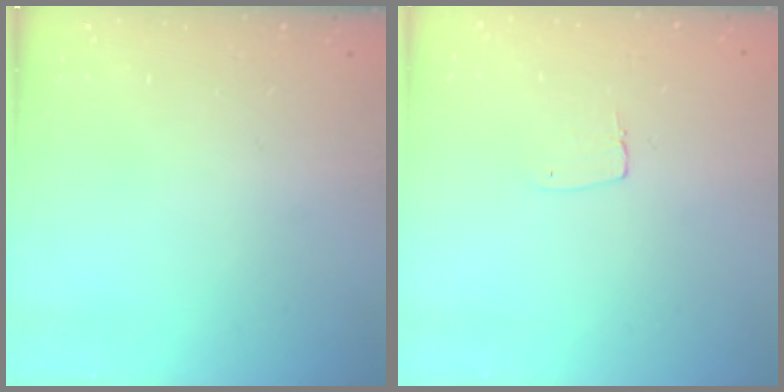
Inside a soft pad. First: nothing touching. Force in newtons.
{"total": 3.8, "press": 3.8, "slide": 0.2}